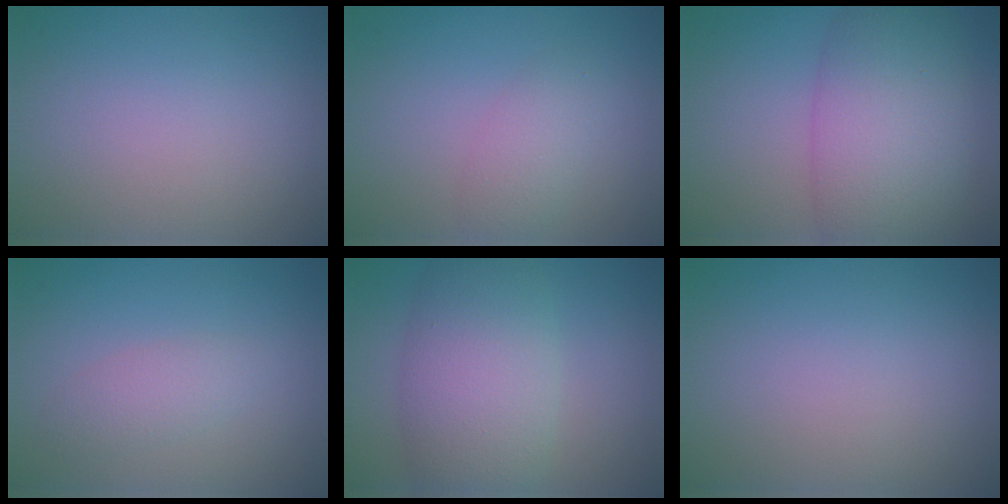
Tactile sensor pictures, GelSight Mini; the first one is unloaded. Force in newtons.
{"total": 2.2, "press": 2.2, "slide": 0.2}
{"total": 8.7, "press": 8.7, "slide": 0.5}
{"total": 1.8, "press": 1.8, "slide": 0.1}
{"total": 7.5, "press": 7.5, "slide": 0.3}
{"total": 0.0}